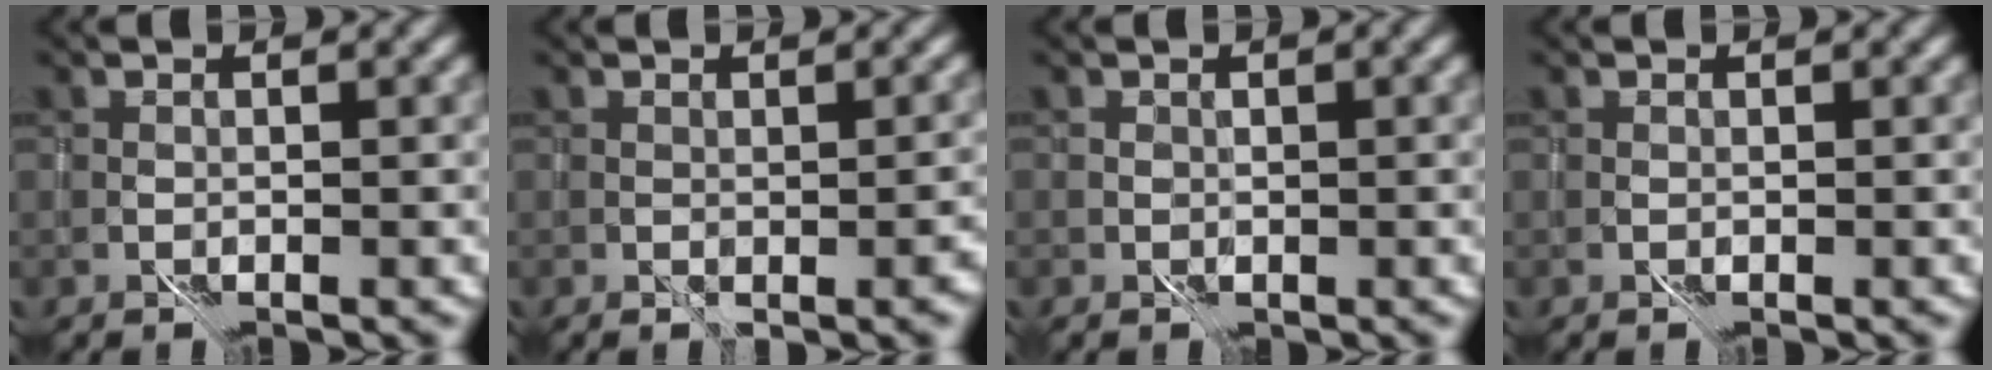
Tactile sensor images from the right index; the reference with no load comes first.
{"total": 1.3, "force": [0.4, 0.2, 1.2], "torque": [-0.016, 0.004, 0.016]}
{"total": 0.7, "force": [0.3, 0.5, 0.2], "torque": [-0.001, 0.005, 0.006]}
{"total": 0.0}